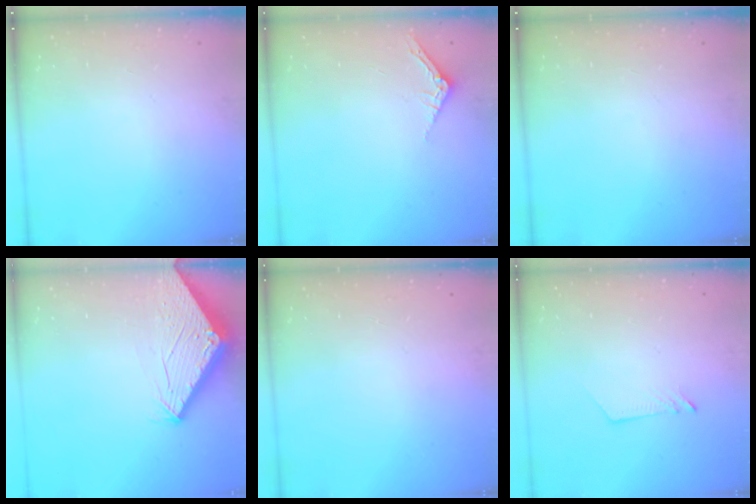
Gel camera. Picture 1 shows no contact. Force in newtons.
{"total": 2.5, "press": 2.5, "slide": 0.2}
{"total": 0.0}
{"total": 2.8, "press": 2.8, "slide": 0.1}
{"total": 0.0}
{"total": 2.6, "press": 2.6, "slide": 0.3}